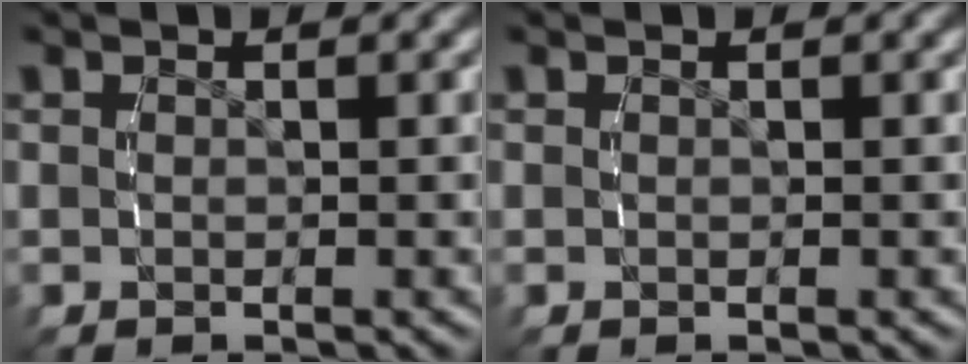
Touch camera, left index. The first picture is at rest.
{"total": 0.0}